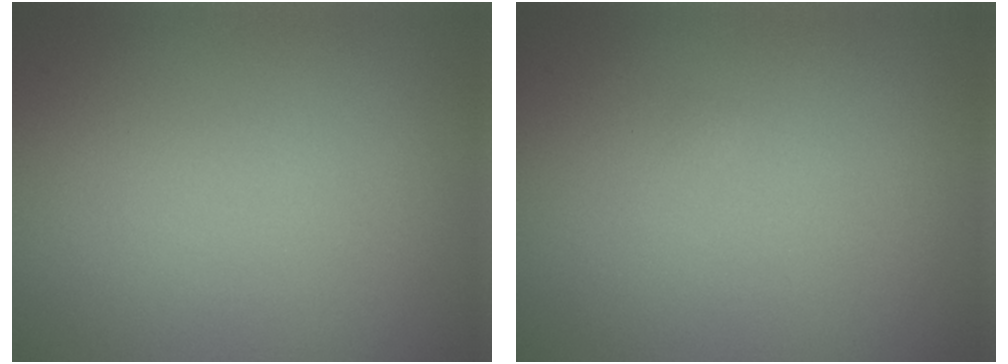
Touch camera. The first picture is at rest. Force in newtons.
{"total": 0.0}